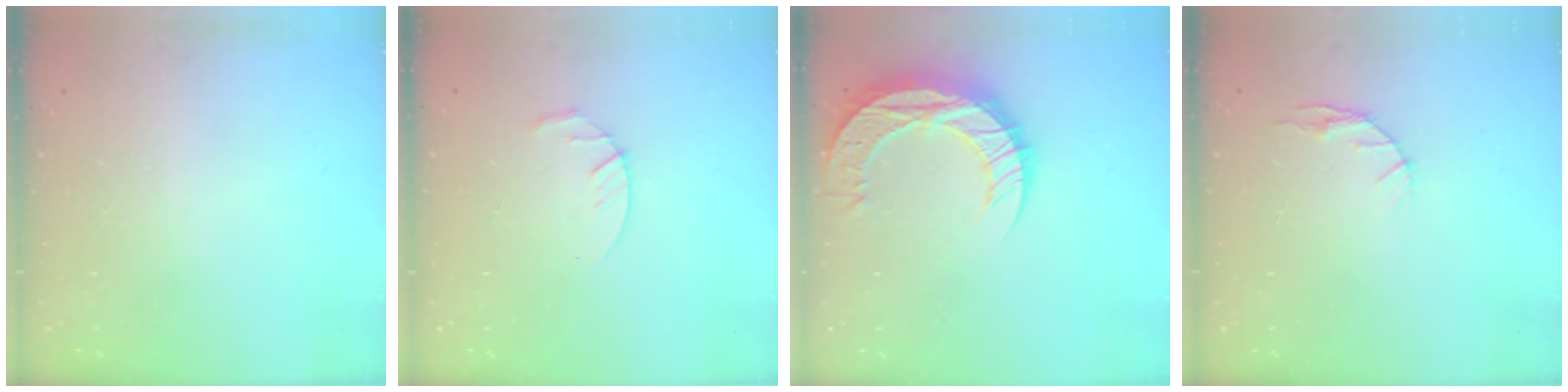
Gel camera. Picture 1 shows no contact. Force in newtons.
{"total": 3.0, "press": 2.9, "slide": 0.5}
{"total": 19.0, "press": 18.9, "slide": 1.4}
{"total": 5.0, "press": 4.9, "slide": 0.6}